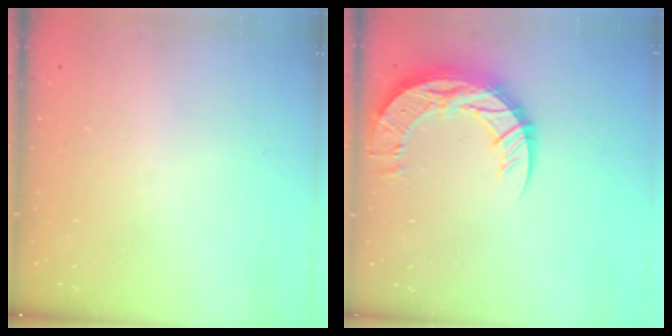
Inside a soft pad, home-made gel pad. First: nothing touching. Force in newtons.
{"total": 16.1, "press": 16.0, "slide": 1.4}